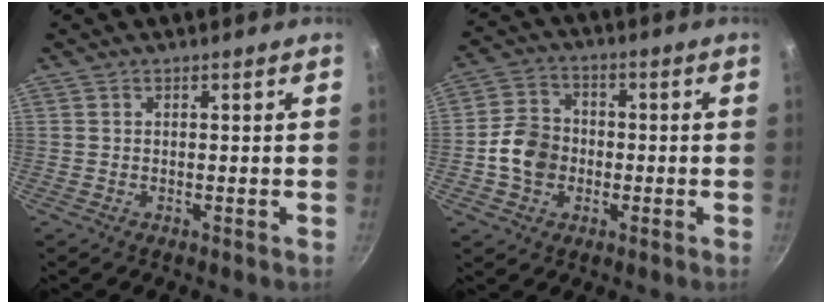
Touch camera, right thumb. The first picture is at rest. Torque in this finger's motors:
{"motor_torque": [1.46, 0.83, 0.60, -0.92, 0.04]}